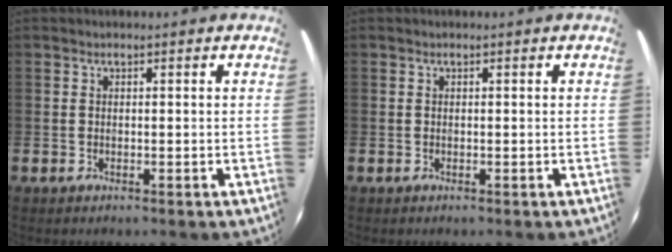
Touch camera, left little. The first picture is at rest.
{"total": 0.0}